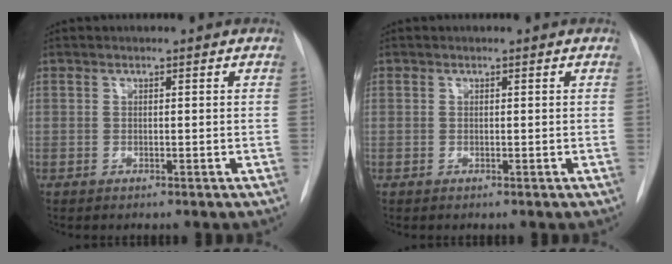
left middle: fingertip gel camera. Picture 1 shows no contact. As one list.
[{"total": 0.0}]